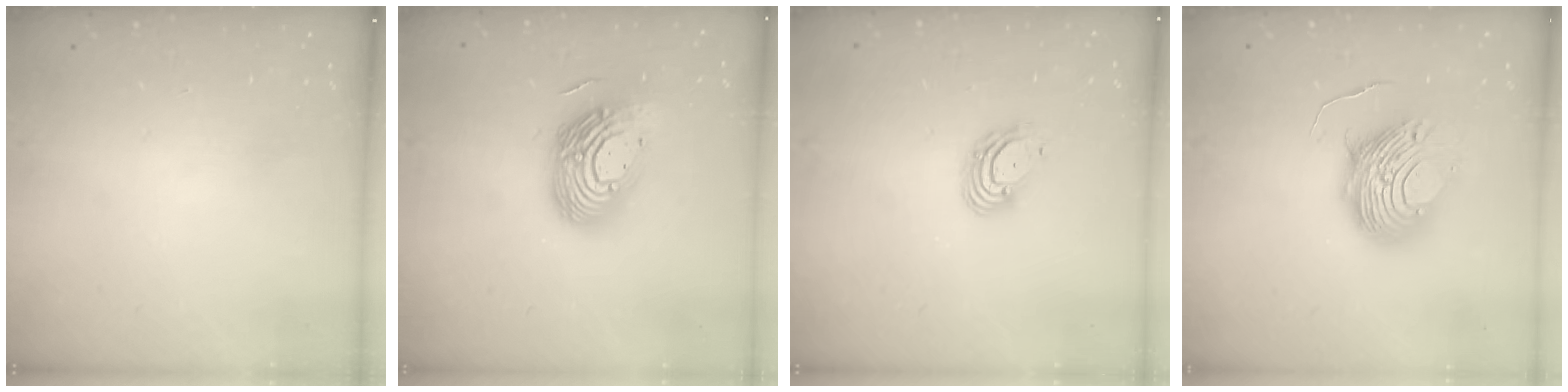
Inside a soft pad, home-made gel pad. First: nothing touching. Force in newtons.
{"total": 17.0, "press": 16.9, "slide": 1.3}
{"total": 5.8, "press": 5.7, "slide": 0.8}
{"total": 11.1, "press": 11.1, "slide": 0.7}